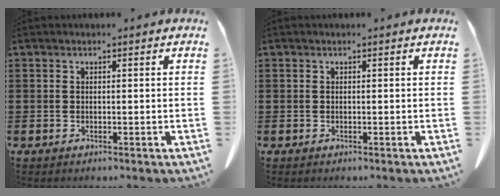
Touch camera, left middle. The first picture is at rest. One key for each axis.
{"total": 0.0}